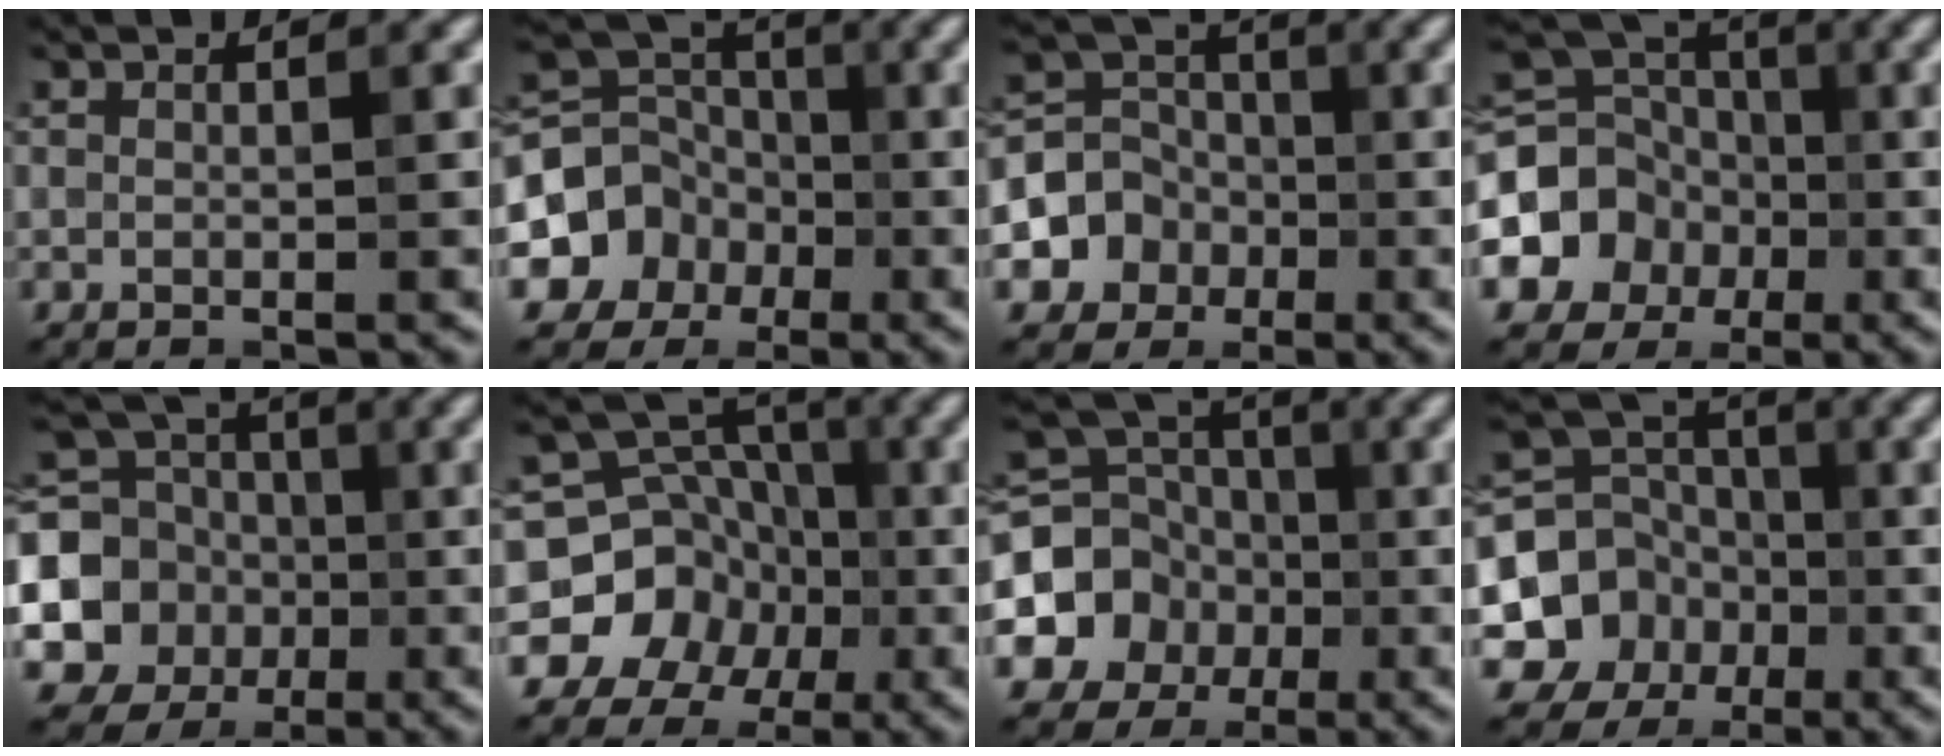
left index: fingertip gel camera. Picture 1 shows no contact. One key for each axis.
{"total": 7.5, "fx": -2.6, "fy": 6.8, "fz": 2.0, "tx": -0.027, "ty": 0.003, "tz": -0.070}
{"total": 4.5, "fx": -1.4, "fy": 4.1, "fz": 1.0, "tx": -0.007, "ty": 0.005, "tz": -0.035}
{"total": 10.5, "fx": -2.6, "fy": 9.5, "fz": 3.8, "tx": -0.079, "ty": -0.006, "tz": -0.073}
{"total": 9.7, "fx": -1.4, "fy": 8.8, "fz": 3.9, "tx": -0.082, "ty": -0.021, "tz": -0.042}
{"total": 10.8, "fx": -3.5, "fy": 9.8, "fz": 2.6, "tx": -0.037, "ty": 0.000, "tz": -0.079}
{"total": 8.9, "fx": -1.9, "fy": 8.0, "fz": 3.3, "tx": -0.054, "ty": -0.002, "tz": -0.058}
{"total": 7.3, "fx": -1.9, "fy": 6.7, "fz": 2.2, "tx": -0.029, "ty": 0.003, "tz": -0.063}